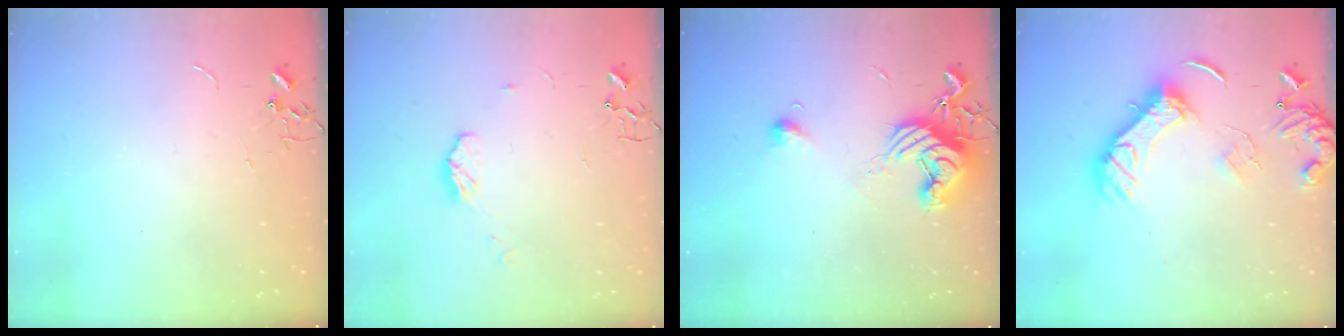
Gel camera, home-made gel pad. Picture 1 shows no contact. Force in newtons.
{"total": 6.5, "press": 6.4, "slide": 0.4}
{"total": 13.4, "press": 13.4, "slide": 1.2}
{"total": 15.8, "press": 15.7, "slide": 1.5}